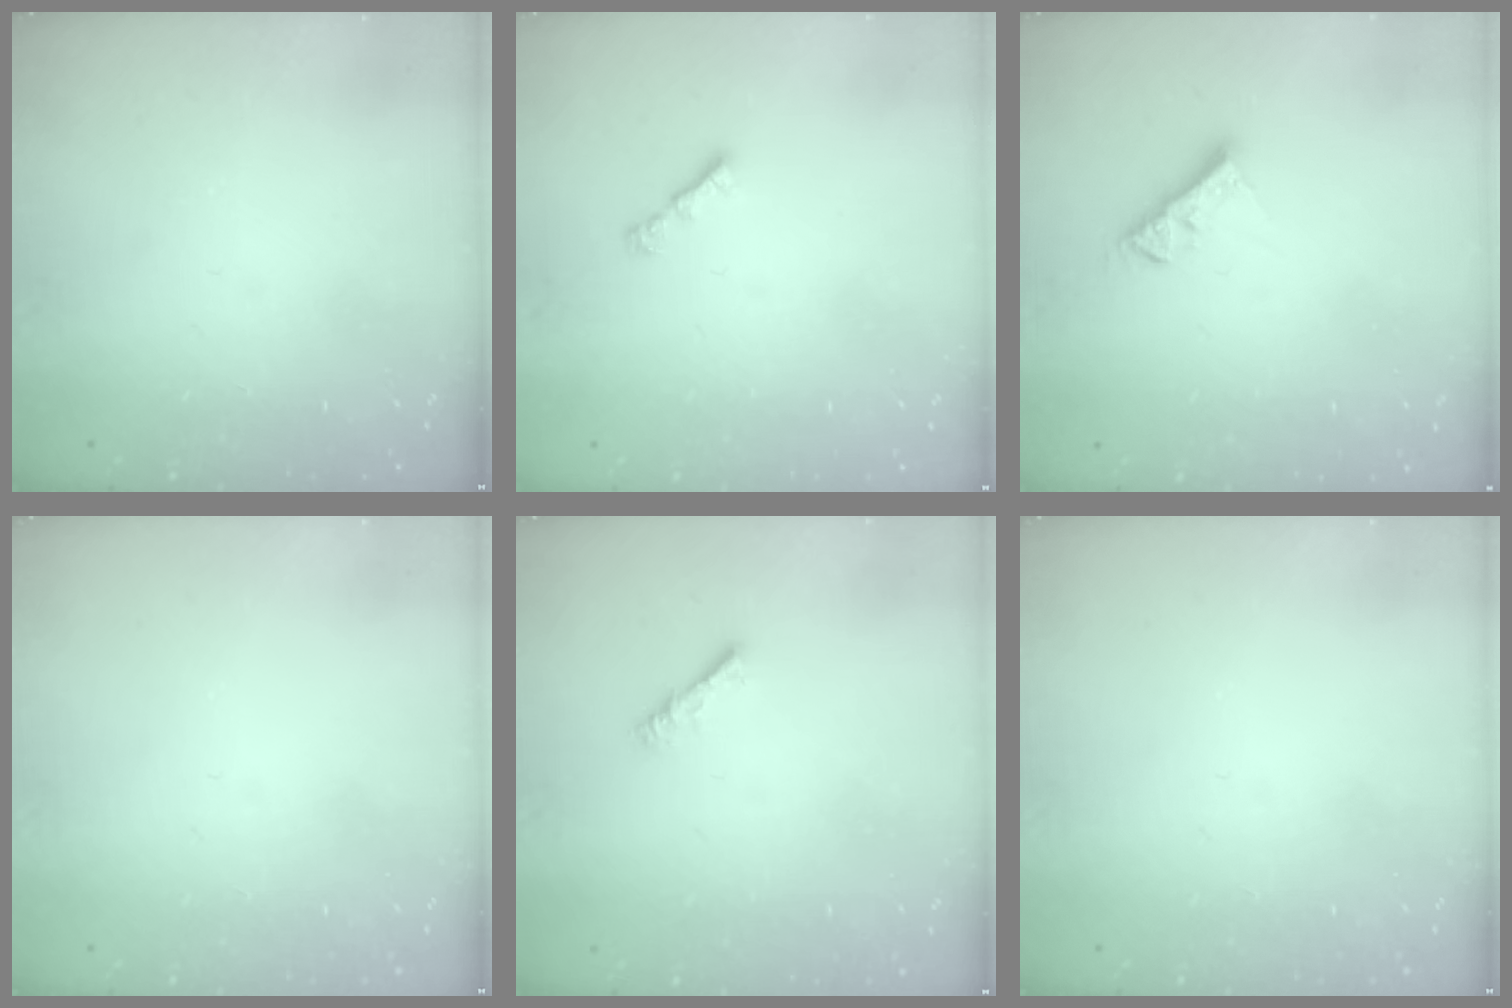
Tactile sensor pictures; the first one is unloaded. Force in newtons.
{"total": 1.9, "press": 1.8, "slide": 0.6}
{"total": 6.1, "press": 6.1, "slide": 0.4}
{"total": 0.0}
{"total": 2.4, "press": 2.4, "slide": 0.3}
{"total": 0.0}